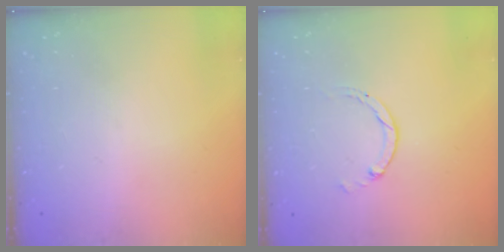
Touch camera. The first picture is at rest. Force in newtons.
{"total": 0.7, "press": 0.7, "slide": 0.2}